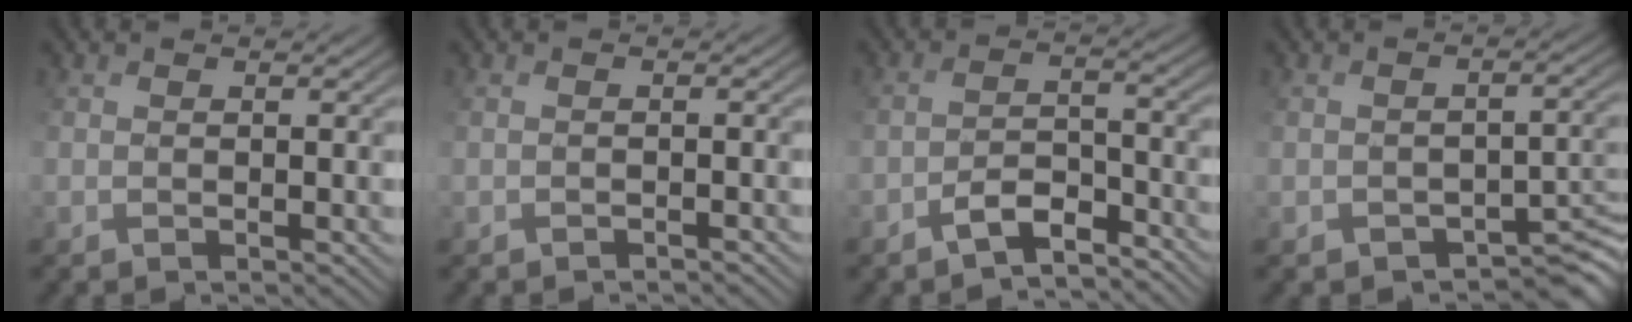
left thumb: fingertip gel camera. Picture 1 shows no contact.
{"total": 0.9, "force": [-0.9, -0.1, 0.0], "torque": [0.009, -0.001, -0.015]}
{"total": 4.2, "force": [-3.6, 1.0, 1.9], "torque": [-0.025, 0.007, -0.066]}
{"total": 5.8, "force": [-4.1, 3.2, 2.6], "torque": [-0.023, -0.015, -0.052]}